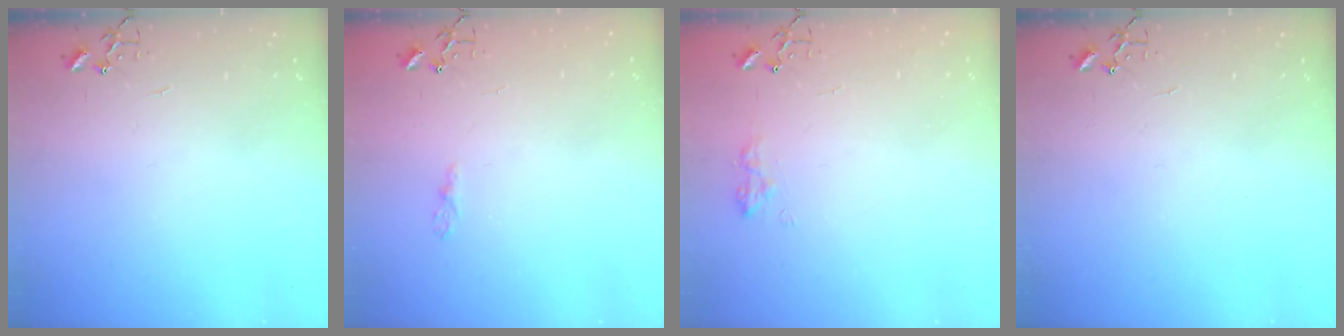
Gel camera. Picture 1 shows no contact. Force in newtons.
{"total": 3.9, "press": 3.9, "slide": 0.5}
{"total": 8.4, "press": 8.3, "slide": 0.6}
{"total": 0.0}